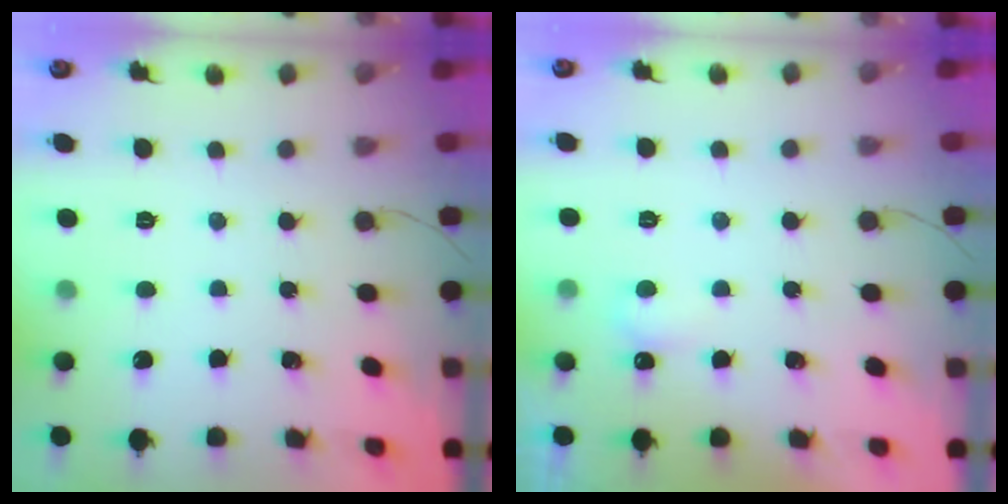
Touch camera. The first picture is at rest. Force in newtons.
{"total": 2.5, "press": 2.4, "slide": 0.5}